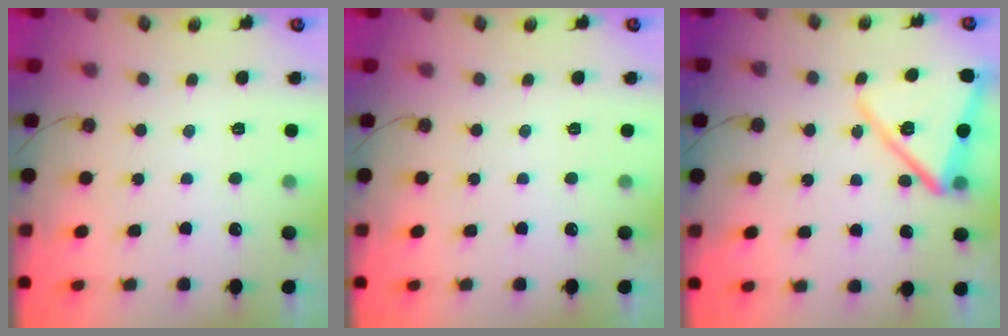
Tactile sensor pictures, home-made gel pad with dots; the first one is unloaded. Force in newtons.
{"total": 0.0}
{"total": 15.2, "press": 14.9, "slide": 2.6}